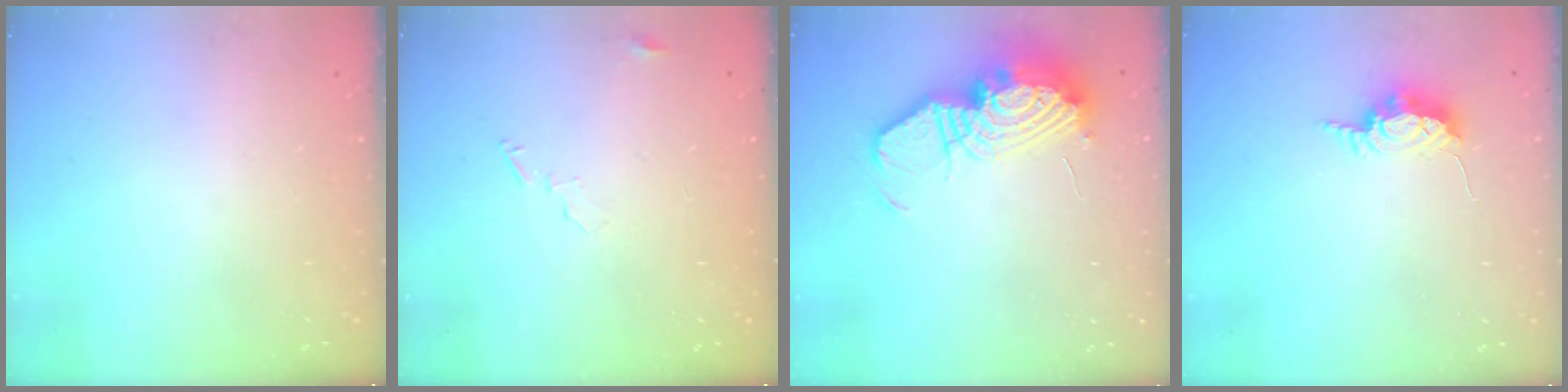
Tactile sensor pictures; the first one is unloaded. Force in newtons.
{"total": 4.4, "press": 4.4, "slide": 0.4}
{"total": 16.1, "press": 16.0, "slide": 1.3}
{"total": 6.6, "press": 6.6, "slide": 0.3}